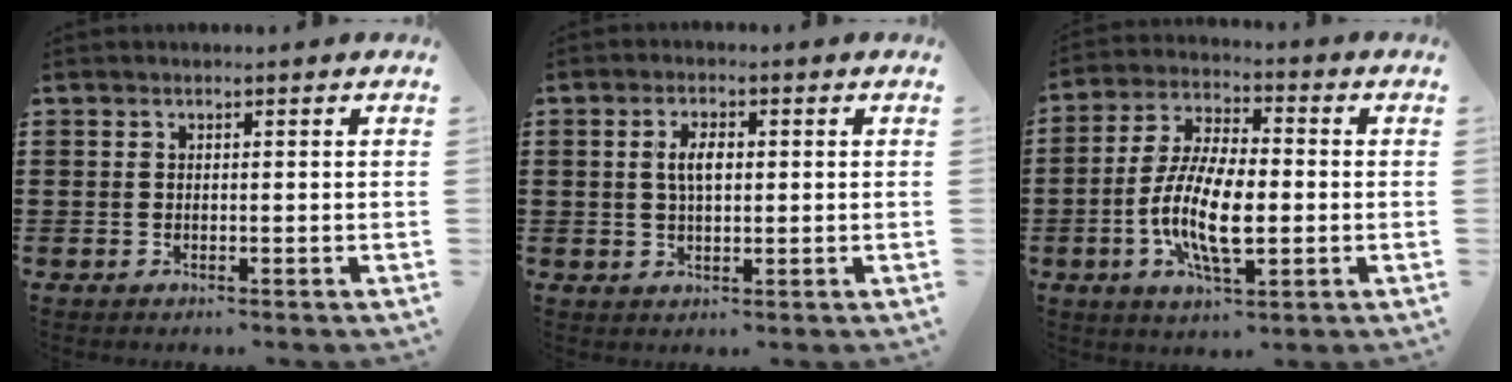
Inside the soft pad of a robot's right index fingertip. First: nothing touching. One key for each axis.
{"total": 3.8, "fx": 0.5, "fy": 1.6, "fz": 3.4, "tx": -0.068, "ty": 0.008, "tz": 0.006}
{"total": 11.3, "fx": -2.4, "fy": 4.4, "fz": 10.1, "tx": -0.224, "ty": -0.012, "tz": -0.048}